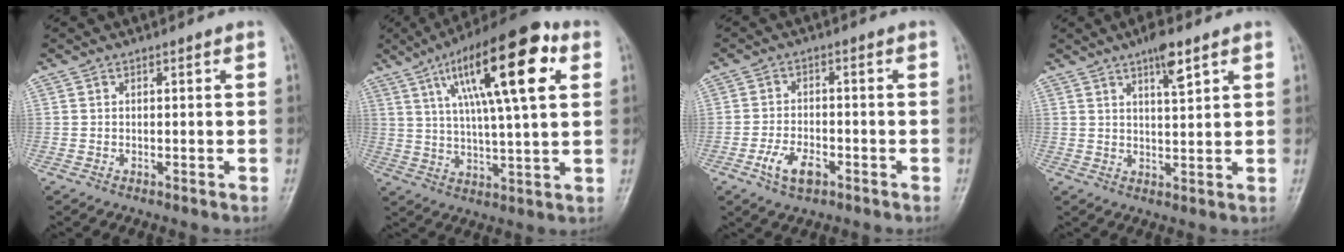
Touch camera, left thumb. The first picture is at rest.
{"total": 21.2, "force": [8.3, 5.8, 18.7], "torque": [-0.284, -0.001, 0.128]}
{"total": 5.8, "force": [-2.9, 3.1, 4.0], "torque": [-0.073, 0.013, -0.051]}
{"total": 5.4, "force": [3.3, 1.3, 4.1], "torque": [-0.062, -0.014, 0.054]}